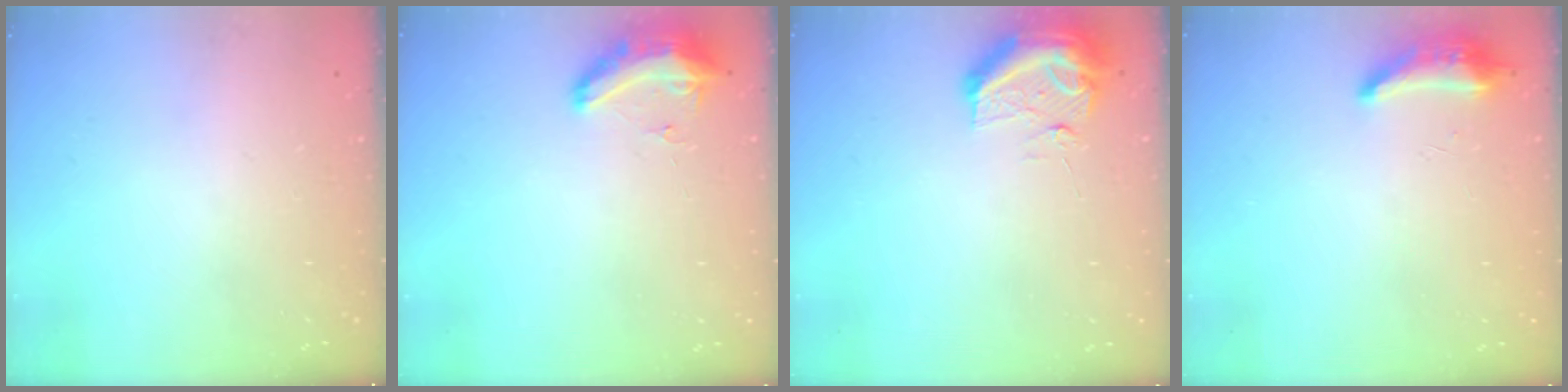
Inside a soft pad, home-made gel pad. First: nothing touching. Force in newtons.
{"total": 8.3, "press": 8.2, "slide": 1.2}
{"total": 19.2, "press": 13.9, "slide": 13.3}
{"total": 14.6, "press": 9.9, "slide": 10.8}